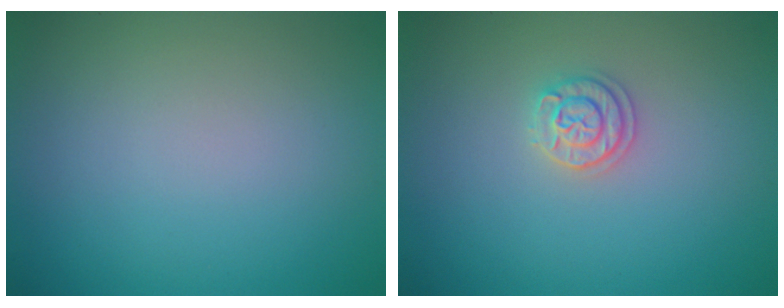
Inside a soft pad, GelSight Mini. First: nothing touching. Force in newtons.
{"total": 1.9, "press": 1.9, "slide": 0.2}